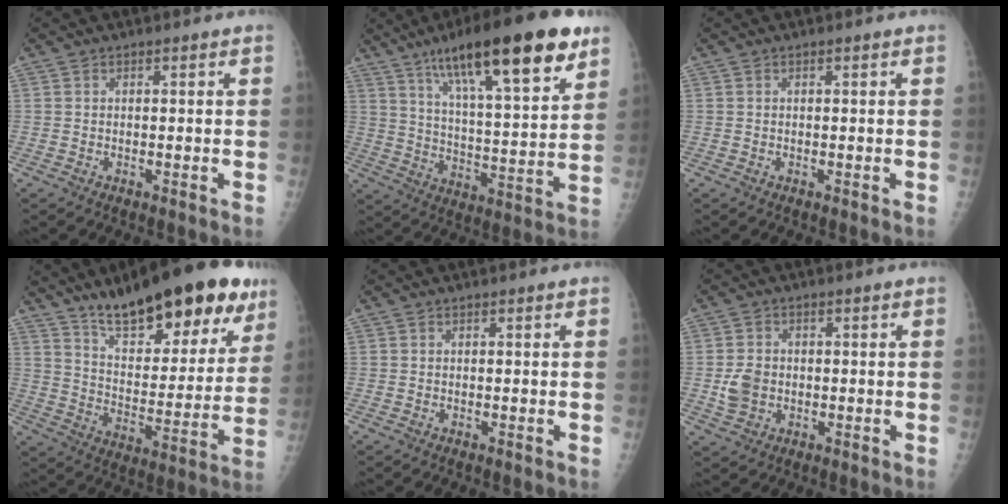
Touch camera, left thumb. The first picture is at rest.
{"total": 24.2, "force": [14.3, 5.9, 18.6], "torque": [-0.274, -0.039, 0.228]}
{"total": 0.0}
{"total": 25.9, "force": [17.4, 9.1, 16.9], "torque": [-0.206, -0.065, 0.265]}
{"total": 0.0}
{"total": 4.9, "force": [-0.8, 4.1, 2.7], "torque": [-0.041, 0.004, -0.012]}